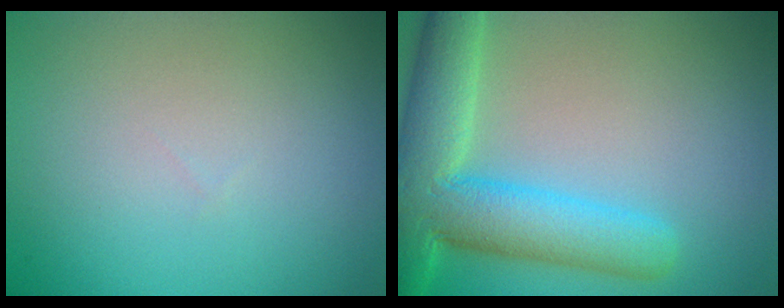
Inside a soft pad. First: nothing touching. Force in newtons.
{"total": 9.0, "press": 9.0, "slide": 0.6}